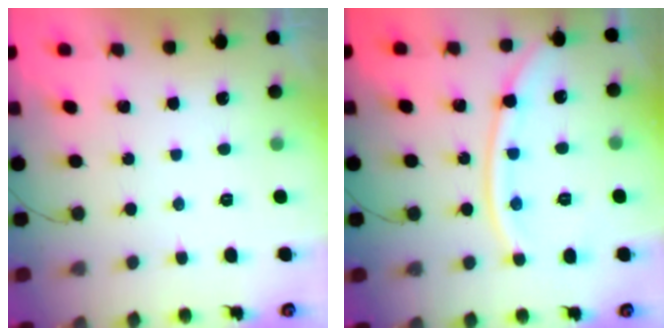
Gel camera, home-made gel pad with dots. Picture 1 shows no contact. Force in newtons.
{"total": 12.3, "press": 12.1, "slide": 1.6}